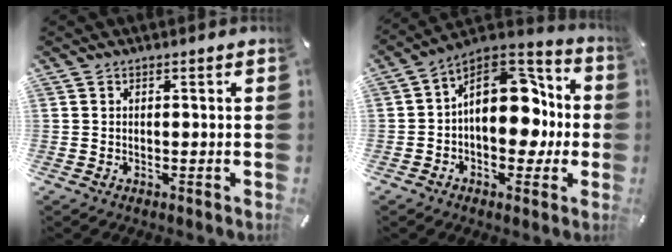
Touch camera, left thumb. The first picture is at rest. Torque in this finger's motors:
{"motor_torque": [2.46, 2.55, 0.39, -0.04, 0.46]}